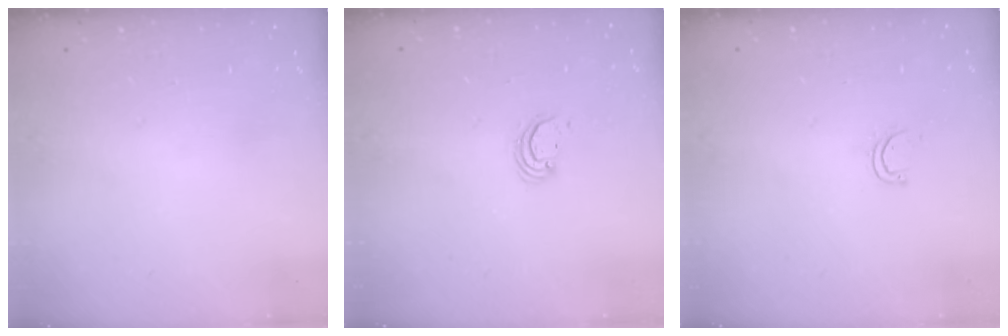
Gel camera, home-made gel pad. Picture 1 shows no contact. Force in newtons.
{"total": 2.7, "press": 2.7, "slide": 0.1}
{"total": 4.6, "press": 4.4, "slide": 1.2}